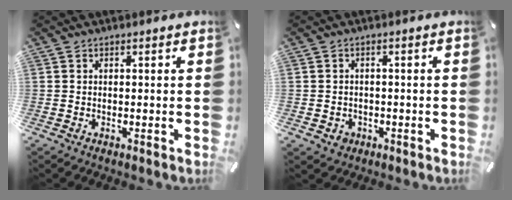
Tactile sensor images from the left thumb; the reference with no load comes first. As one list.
[{"total": 2.3, "force": [-0.7, 2.2, 0.5], "torque": [-0.002, 0.001, -0.018]}]